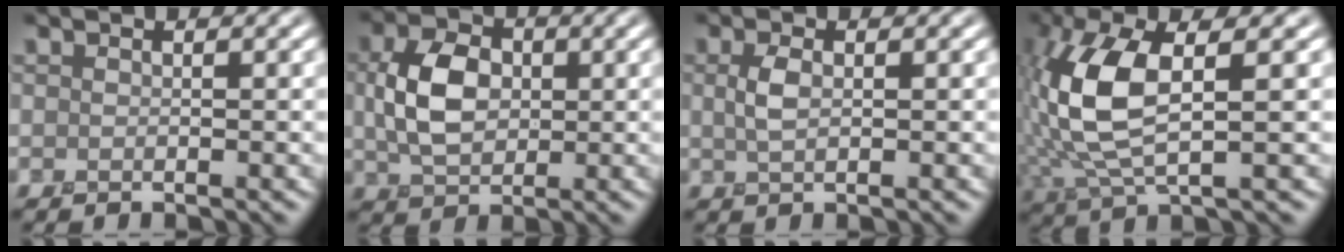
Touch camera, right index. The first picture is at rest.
{"total": 5.4, "force": [0.2, 3.8, 3.8], "torque": [-0.088, 0.001, 0.002]}
{"total": 1.6, "force": [0.1, 0.8, 1.4], "torque": [-0.038, 0.000, 0.002]}
{"total": 8.7, "force": [1.0, 3.5, 7.9], "torque": [-0.188, 0.005, 0.017]}